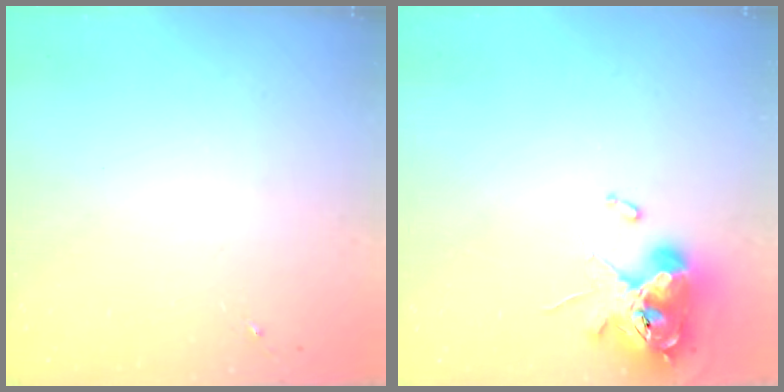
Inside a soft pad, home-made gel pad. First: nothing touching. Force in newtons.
{"total": 11.9, "press": 11.7, "slide": 2.1}